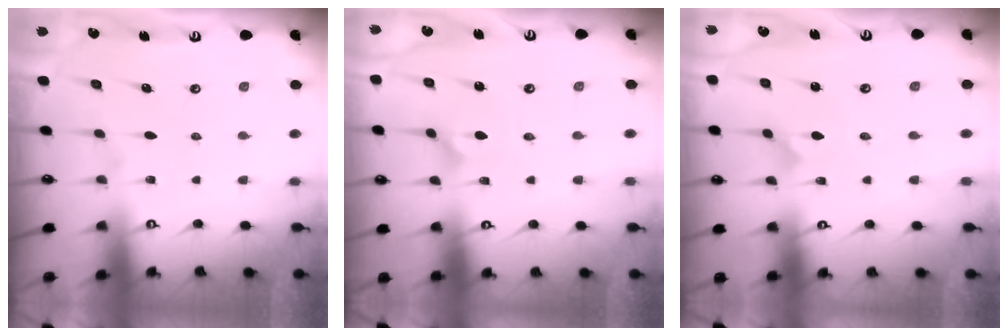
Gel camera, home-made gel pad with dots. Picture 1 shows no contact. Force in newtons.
{"total": 2.6, "press": 2.6, "slide": 0.2}
{"total": 0.0}